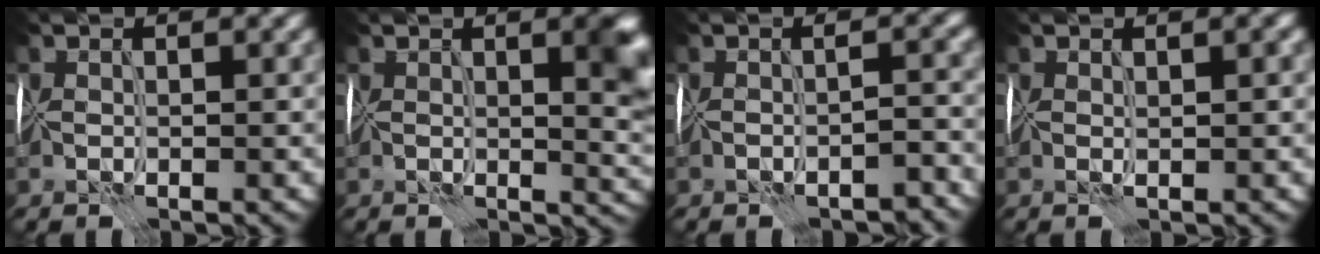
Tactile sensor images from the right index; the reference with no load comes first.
{"total": 5.7, "force": [1.2, 2.1, 5.1], "torque": [-0.061, -0.001, 0.023]}
{"total": 2.6, "force": [-2.3, 0.4, 1.2], "torque": [-0.021, 0.001, -0.032]}
{"total": 0.8, "force": [0.3, 0.2, 0.7], "torque": [-0.013, 0.001, 0.008]}